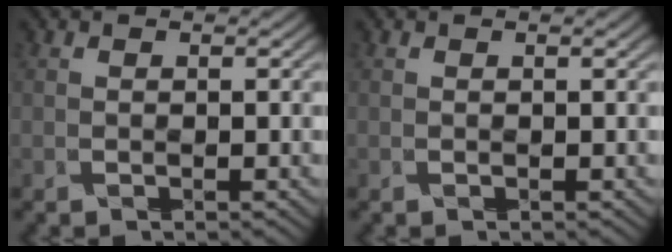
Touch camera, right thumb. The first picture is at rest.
{"total": 0.0}